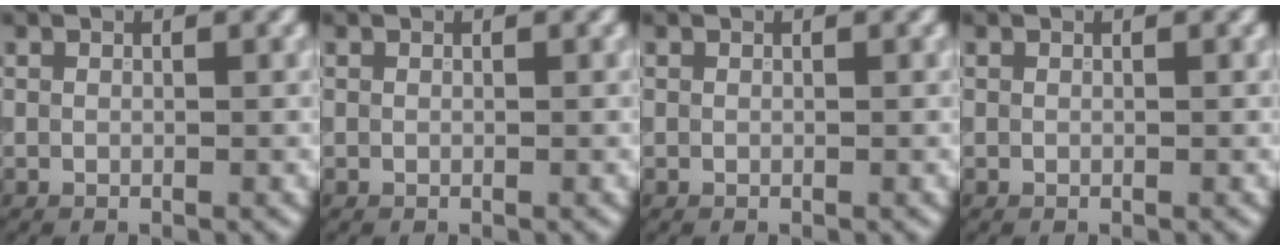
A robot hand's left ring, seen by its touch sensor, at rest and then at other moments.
{"total": 0.0}
{"total": 0.0}
{"total": 0.0}